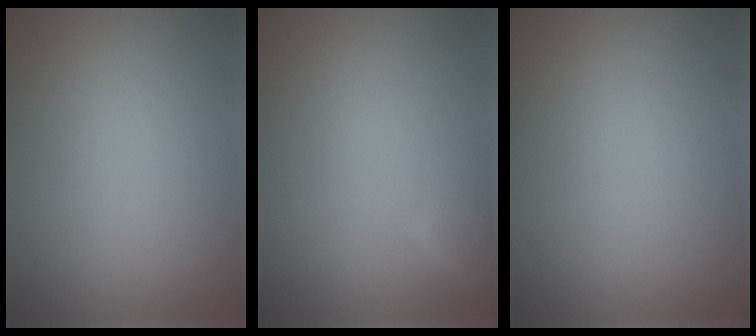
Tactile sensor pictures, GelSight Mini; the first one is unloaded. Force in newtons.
{"total": 2.0, "press": 2.0, "slide": 0.2}
{"total": 0.0}